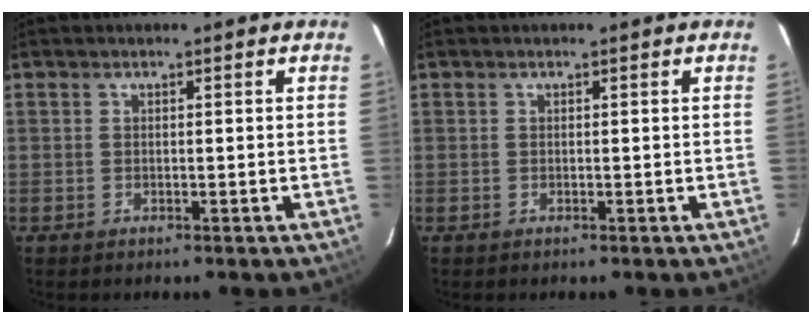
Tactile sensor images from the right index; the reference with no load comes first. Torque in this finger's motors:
{"motor_torque": [0.00, 0.00, 0.00, 0.00]}